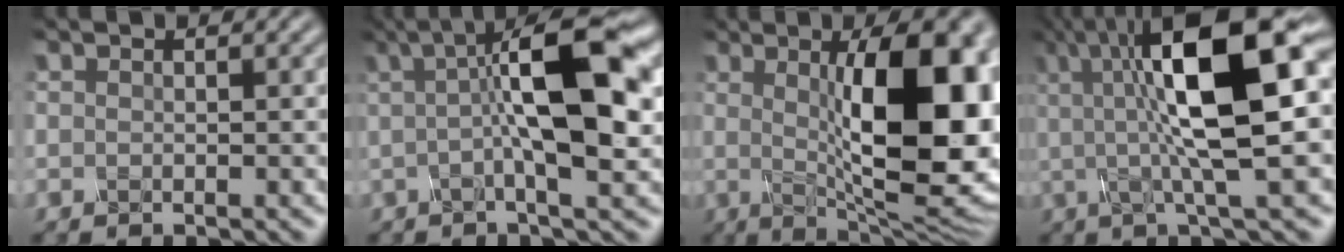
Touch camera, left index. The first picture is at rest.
{"total": 10.9, "force": [1.7, 2.7, 10.4], "torque": [-0.154, 0.020, 0.022]}
{"total": 12.9, "force": [0.6, 3.7, 12.3], "torque": [-0.157, 0.001, 0.011]}
{"total": 13.0, "force": [2.4, 3.5, 12.3], "torque": [-0.193, 0.014, 0.038]}